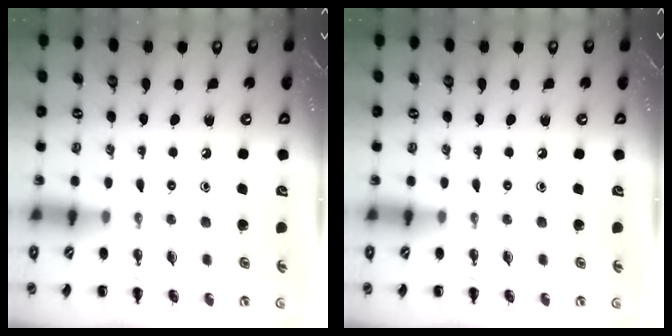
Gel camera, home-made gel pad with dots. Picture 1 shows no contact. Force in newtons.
{"total": 0.0}